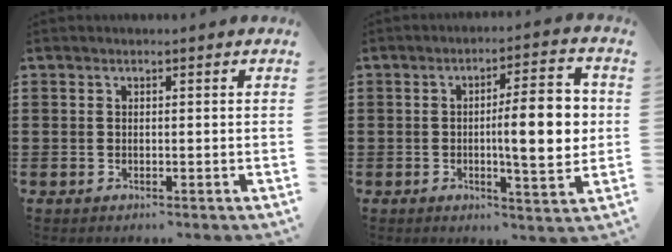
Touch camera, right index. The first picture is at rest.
{"total": 11.0, "force": [0.3, 2.6, 10.7], "torque": [-0.146, -0.010, -0.003]}